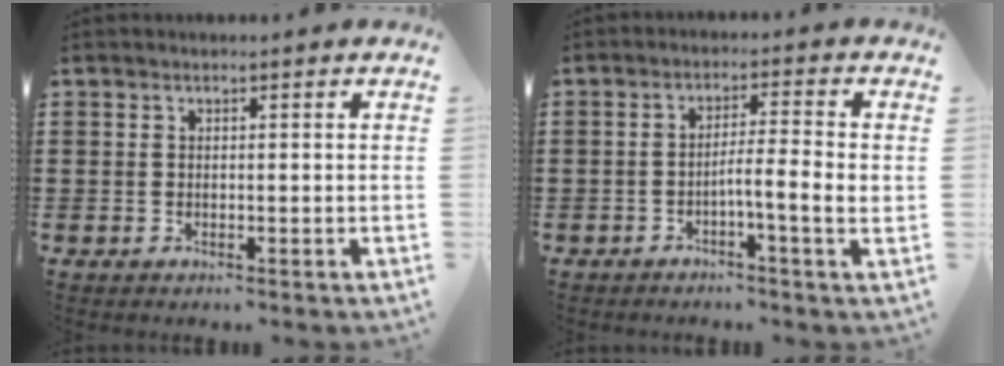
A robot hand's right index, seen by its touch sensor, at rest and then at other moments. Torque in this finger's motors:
{"motor_torque": [0.15, -0.06, 0.13, 0.04]}